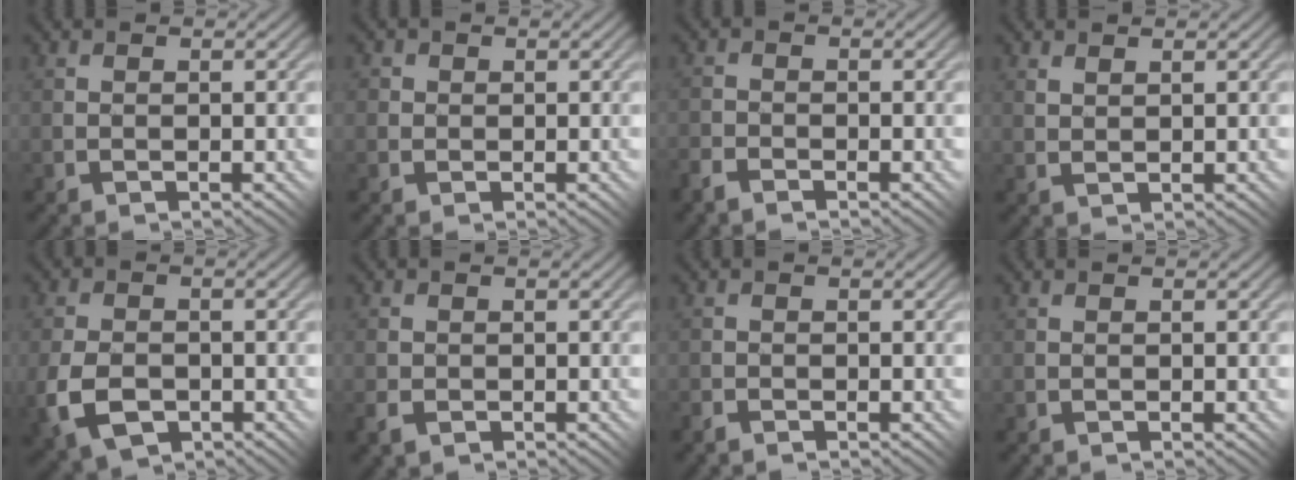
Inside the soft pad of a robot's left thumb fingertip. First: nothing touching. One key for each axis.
{"total": 2.6, "fx": 0.8, "fy": 2.5, "fz": 0.4, "tx": -0.006, "ty": 0.009, "tz": 0.002}
{"total": 2.6, "fx": -2.1, "fy": 1.1, "fz": 1.0, "tx": -0.028, "ty": 0.000, "tz": -0.049}
{"total": 1.3, "fx": 1.2, "fy": 0.0, "fz": 0.5, "tx": -0.014, "ty": 0.001, "tz": 0.026}
{"total": 7.2, "fx": -2.7, "fy": 4.8, "fz": 4.6, "tx": -0.117, "ty": -0.022, "tz": -0.050}
{"total": 2.0, "fx": -0.8, "fy": 1.6, "fz": 0.8, "tx": -0.025, "ty": -0.004, "tz": -0.022}
{"total": 1.1, "fx": -1.0, "fy": 0.4, "fz": 0.1, "tx": -0.005, "ty": 0.000, "tz": -0.026}
{"total": 0.0}